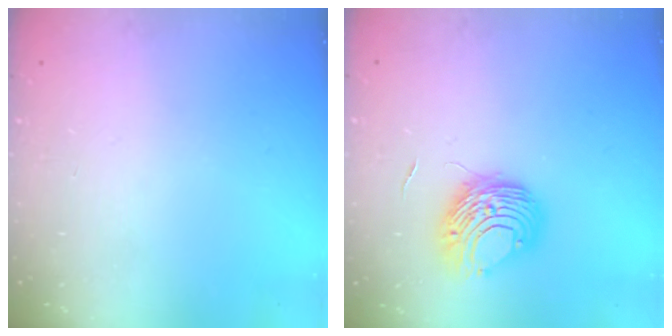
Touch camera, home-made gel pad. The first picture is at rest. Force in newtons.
{"total": 8.5, "press": 8.5, "slide": 0.2}